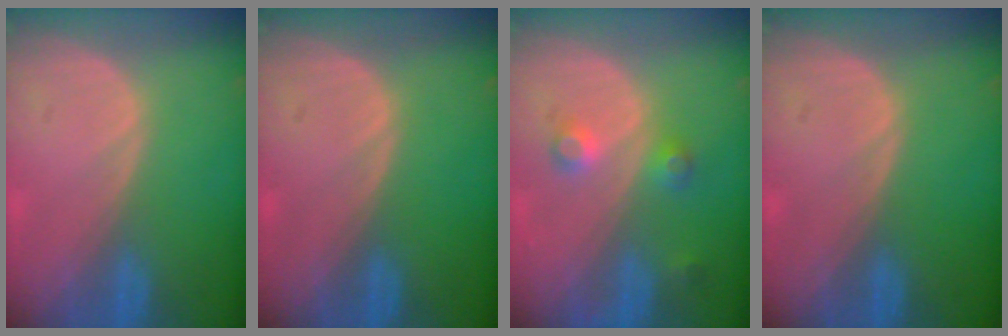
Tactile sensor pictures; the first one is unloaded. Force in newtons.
{"total": 0.0}
{"total": 3.7, "press": 3.4, "slide": 1.3}
{"total": 0.0}